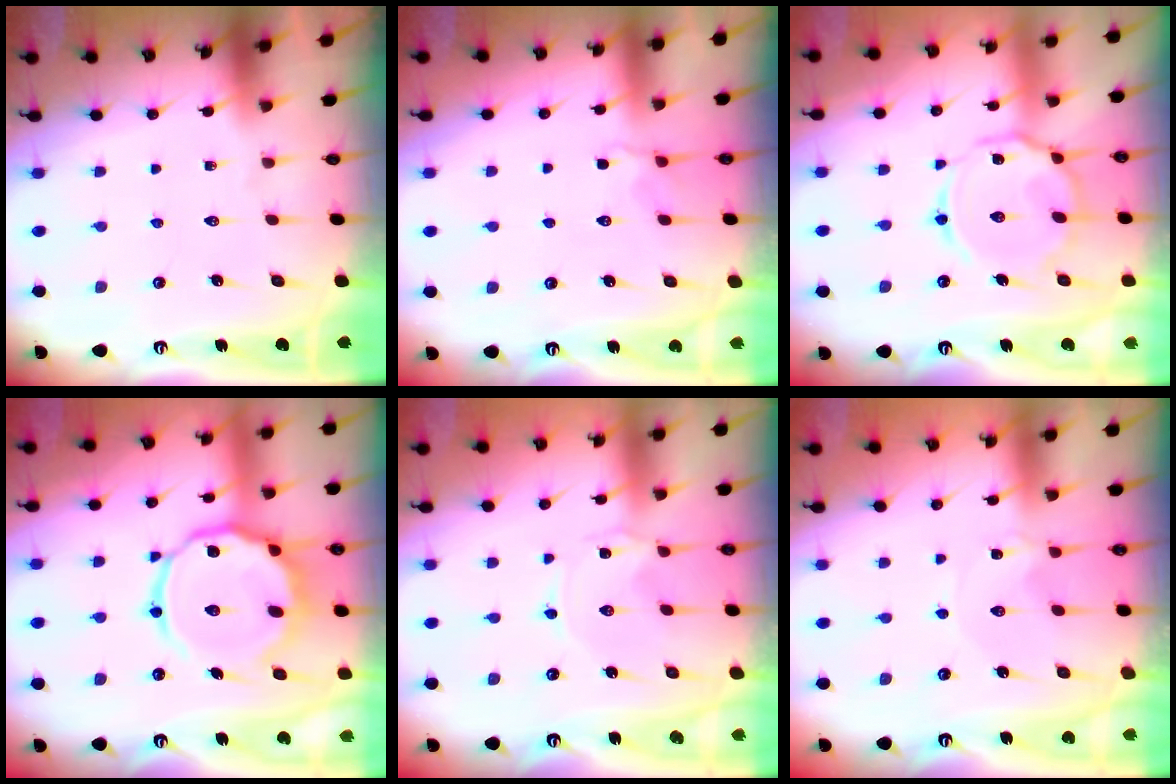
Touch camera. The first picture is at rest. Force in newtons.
{"total": 2.7, "press": 2.1, "slide": 1.8}
{"total": 13.8, "press": 13.8, "slide": 1.2}
{"total": 14.5, "press": 14.5, "slide": 1.4}
{"total": 0.0}
{"total": 0.0}